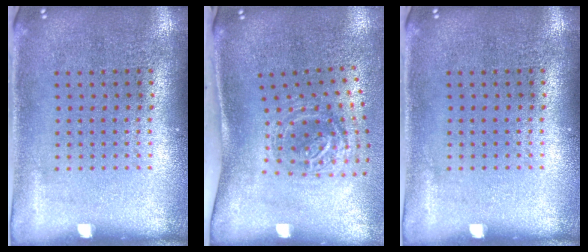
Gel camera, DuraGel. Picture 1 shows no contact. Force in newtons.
{"total": 1.7, "press": 1.2, "slide": 1.3}
{"total": 0.0}